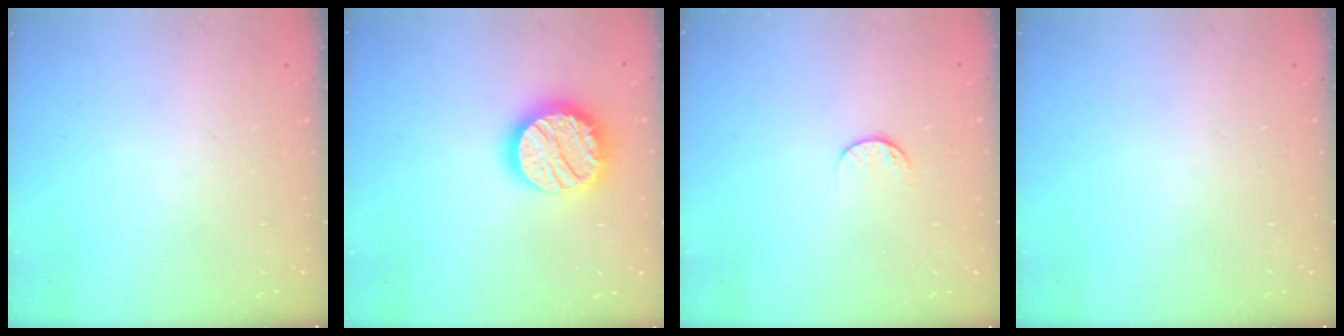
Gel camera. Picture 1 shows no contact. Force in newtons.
{"total": 19.2, "press": 19.1, "slide": 1.3}
{"total": 5.5, "press": 5.5, "slide": 0.6}
{"total": 0.0}